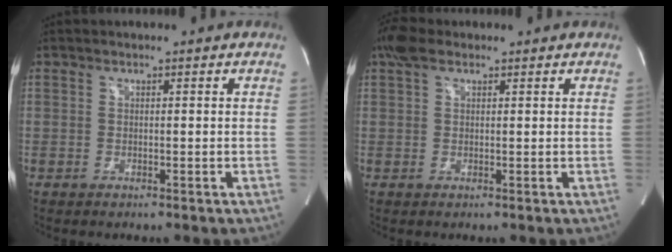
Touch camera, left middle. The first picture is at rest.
{"total": 3.6, "force": [2.3, 1.8, 2.1], "torque": [-0.053, 0.031, 0.048]}